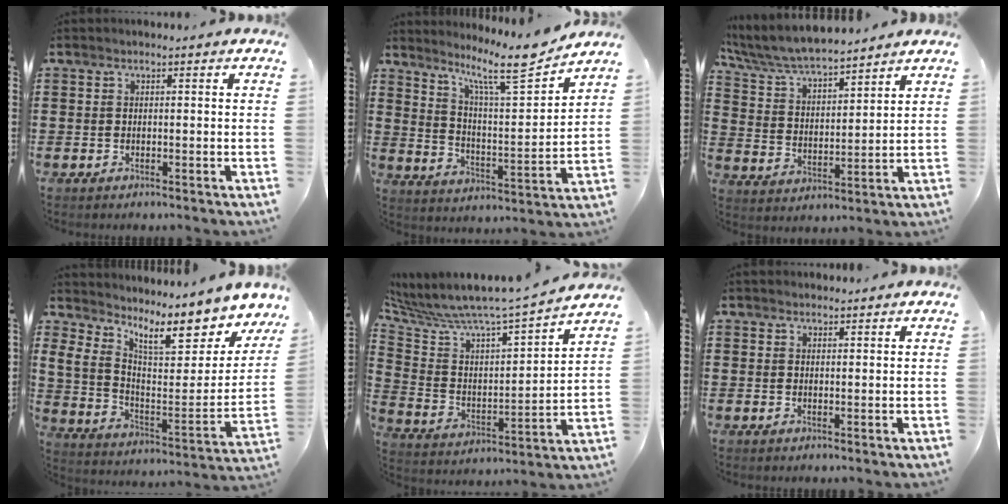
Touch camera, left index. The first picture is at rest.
{"total": 11.0, "force": [8.9, 1.5, 6.3], "torque": [-0.125, -0.049, 0.147]}
{"total": 6.6, "force": [6.2, 0.6, 2.2], "torque": [-0.070, -0.038, 0.107]}
{"total": 10.4, "force": [7.7, 3.4, 6.1], "torque": [-0.122, -0.066, 0.123]}
{"total": 6.1, "force": [5.9, -0.2, 1.5], "torque": [-0.062, -0.066, 0.089]}
{"total": 1.1, "force": [1.0, 0.4, 0.0], "torque": [-0.002, 0.002, 0.020]}